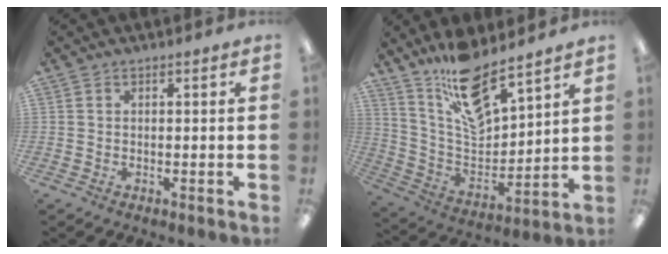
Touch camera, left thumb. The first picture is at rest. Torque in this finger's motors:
{"motor_torque": [0.26, 0.18, -0.30, -0.08, 0.14]}